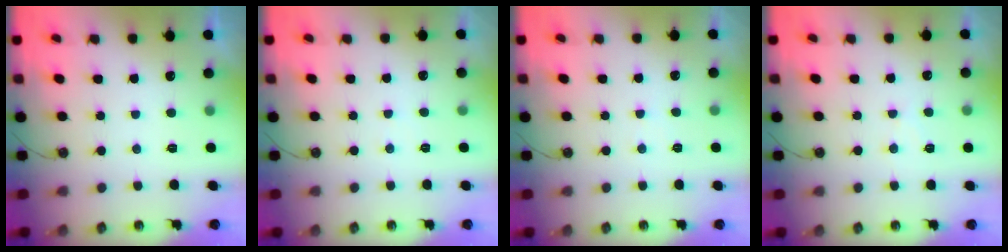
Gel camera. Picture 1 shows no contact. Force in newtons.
{"total": 2.4, "press": 2.4, "slide": 0.4}
{"total": 2.9, "press": 2.9, "slide": 0.5}
{"total": 6.0, "press": 5.9, "slide": 0.5}